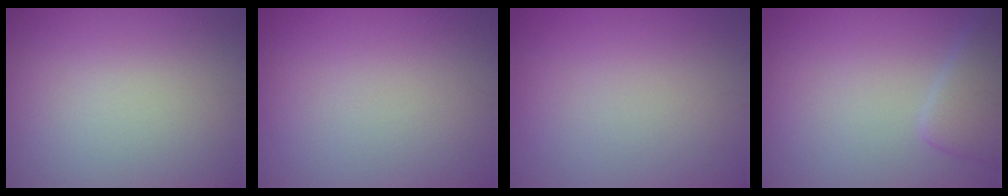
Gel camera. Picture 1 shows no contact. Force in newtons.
{"total": 0.0}
{"total": 0.0}
{"total": 2.9, "press": 2.9, "slide": 0.3}